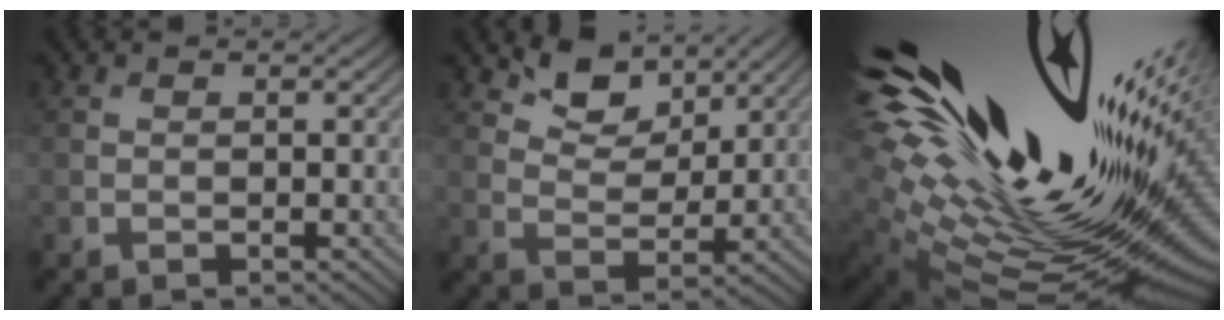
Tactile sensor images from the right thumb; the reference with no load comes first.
{"total": 6.1, "force": [4.1, 3.3, 3.1], "torque": [-0.063, -0.010, 0.070]}
{"total": 20.5, "force": [6.4, 8.0, 17.8], "torque": [-0.302, -0.001, 0.121]}